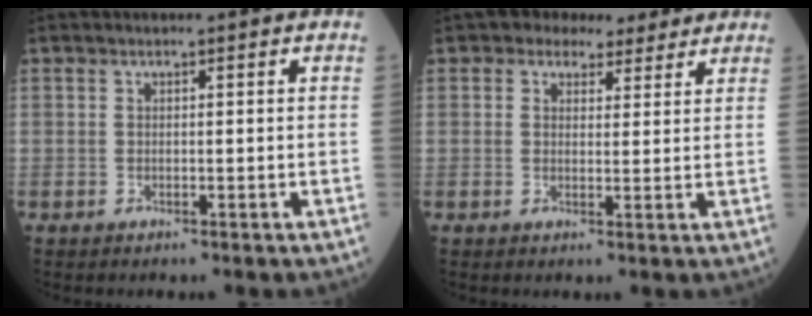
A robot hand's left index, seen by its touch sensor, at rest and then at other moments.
{"total": 5.3, "force": [4.0, 3.2, 1.5], "torque": [-0.017, 0.017, 0.053]}